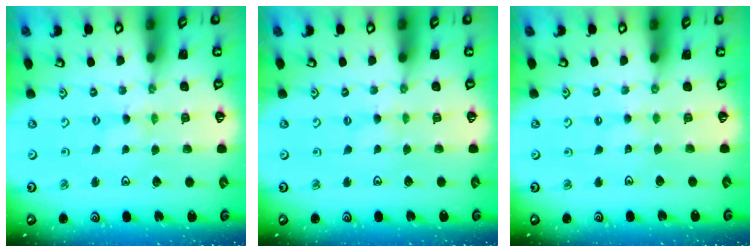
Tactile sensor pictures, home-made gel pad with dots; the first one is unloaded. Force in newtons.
{"total": 1.6, "press": 1.6, "slide": 0.2}
{"total": 1.4, "press": 1.4, "slide": 0.3}